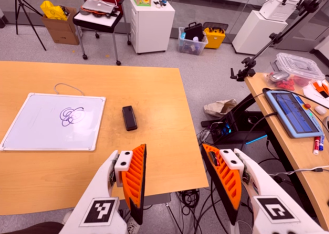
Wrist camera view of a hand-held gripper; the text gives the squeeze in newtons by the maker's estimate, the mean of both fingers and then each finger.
{"total": 0.0}